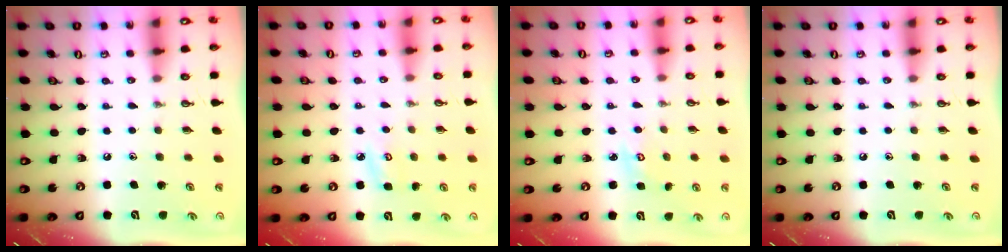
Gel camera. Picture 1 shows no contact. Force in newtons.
{"total": 4.9, "press": 4.9, "slide": 0.5}
{"total": 2.8, "press": 2.8, "slide": 0.3}
{"total": 0.0}